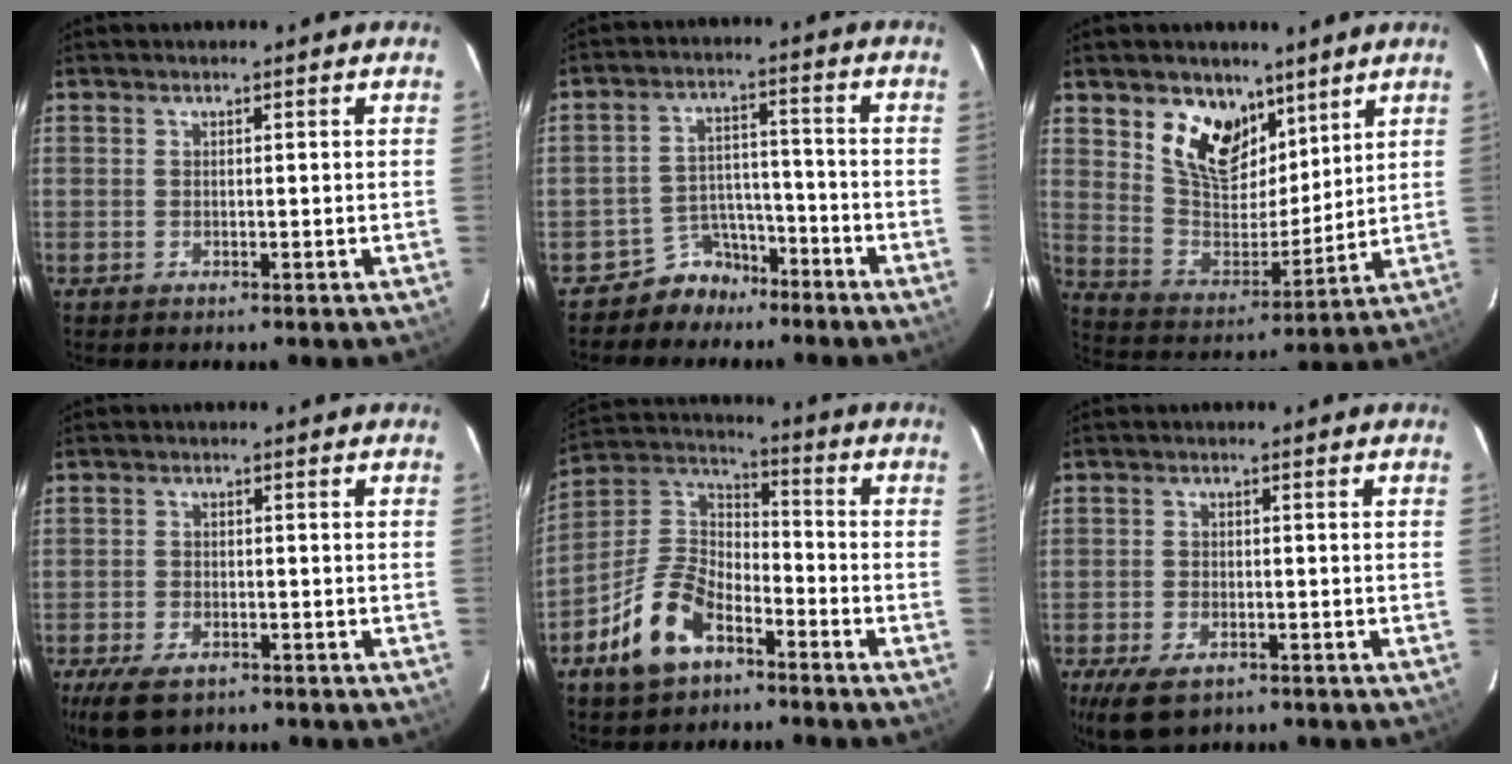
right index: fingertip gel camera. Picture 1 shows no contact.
{"total": 6.6, "force": [-5.2, 4.1, 0.0], "torque": [-0.004, 0.028, -0.085]}
{"total": 13.5, "force": [8.4, 8.1, 6.8], "torque": [-0.134, -0.007, 0.163]}
{"total": 6.9, "force": [-4.6, 3.4, 3.8], "torque": [-0.096, -0.016, -0.081]}
{"total": 13.0, "force": [-7.8, 6.8, 7.8], "torque": [-0.167, 0.022, -0.146]}
{"total": 7.0, "force": [-4.5, 3.7, 4.1], "torque": [-0.098, -0.018, -0.077]}